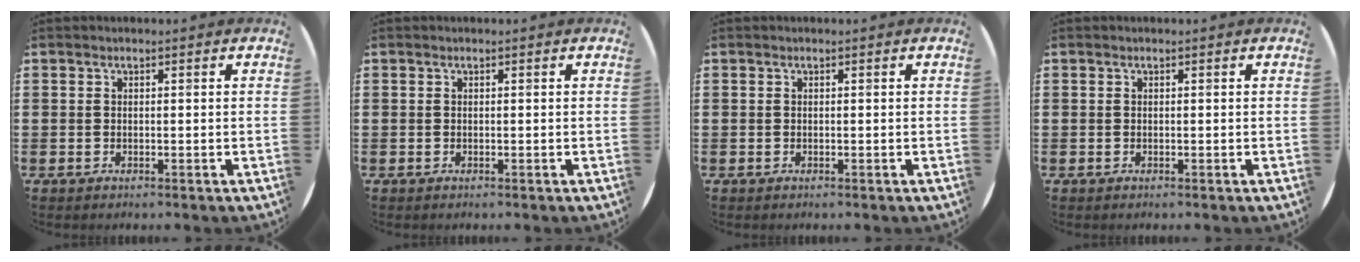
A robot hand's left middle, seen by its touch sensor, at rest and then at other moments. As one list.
[{"total": 0.0}, {"total": 0.0}, {"total": 0.0}]